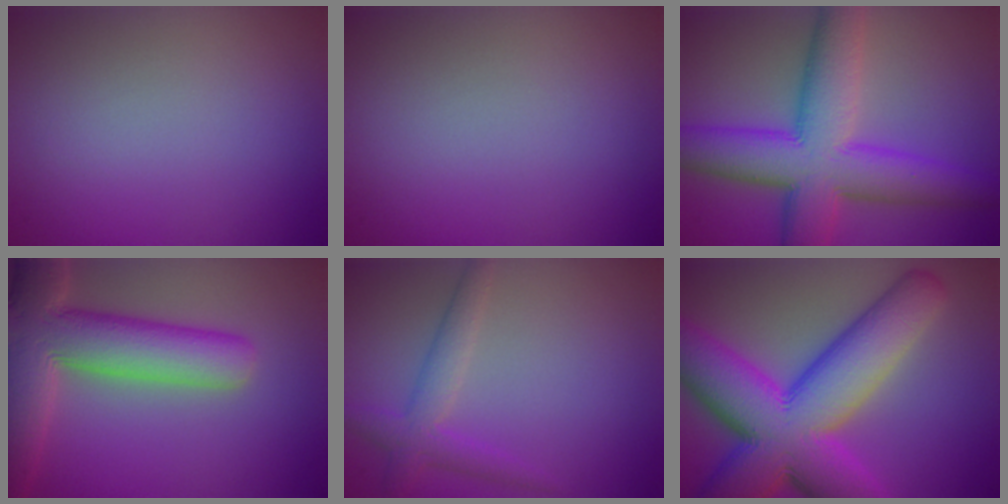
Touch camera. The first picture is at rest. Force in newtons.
{"total": 0.0}
{"total": 10.6, "press": 10.6, "slide": 0.2}
{"total": 10.6, "press": 10.5, "slide": 0.7}
{"total": 2.8, "press": 2.8, "slide": 0.2}
{"total": 14.8, "press": 14.8, "slide": 0.4}